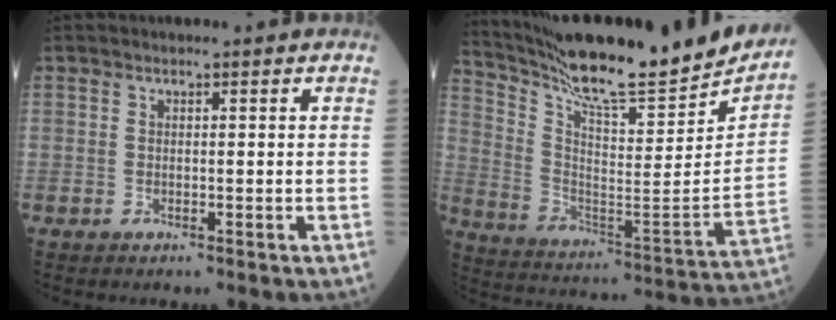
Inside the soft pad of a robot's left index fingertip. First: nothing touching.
{"total": 23.1, "force": [21.1, 0.7, 9.5], "torque": [-0.169, -0.073, 0.322]}